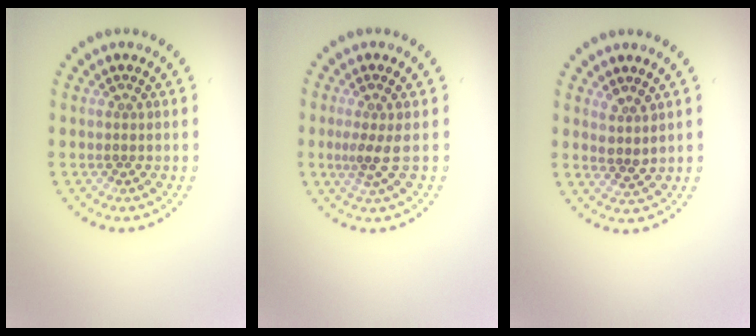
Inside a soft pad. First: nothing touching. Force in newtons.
{"total": 2.1, "press": 1.6, "slide": 1.5}
{"total": 1.8, "press": 1.5, "slide": 1.0}